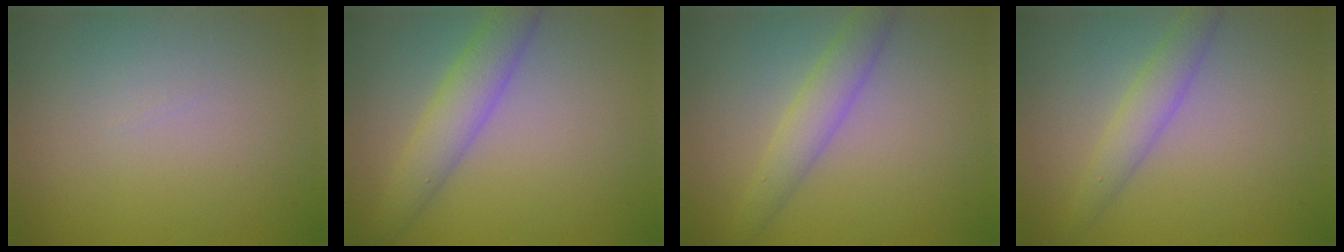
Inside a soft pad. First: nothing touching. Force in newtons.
{"total": 3.7, "press": 3.7, "slide": 0.3}
{"total": 2.9, "press": 2.9, "slide": 0.1}
{"total": 2.5, "press": 2.5, "slide": 0.1}